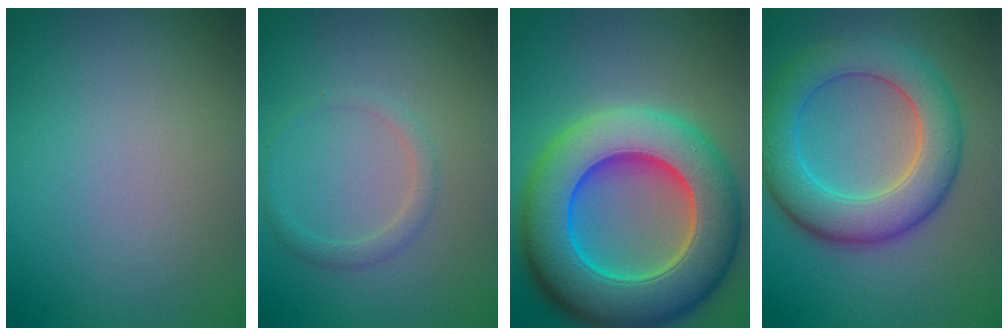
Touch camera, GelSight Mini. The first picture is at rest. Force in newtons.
{"total": 1.5, "press": 1.5, "slide": 0.2}
{"total": 13.4, "press": 13.4, "slide": 0.4}
{"total": 7.6, "press": 7.6, "slide": 0.2}